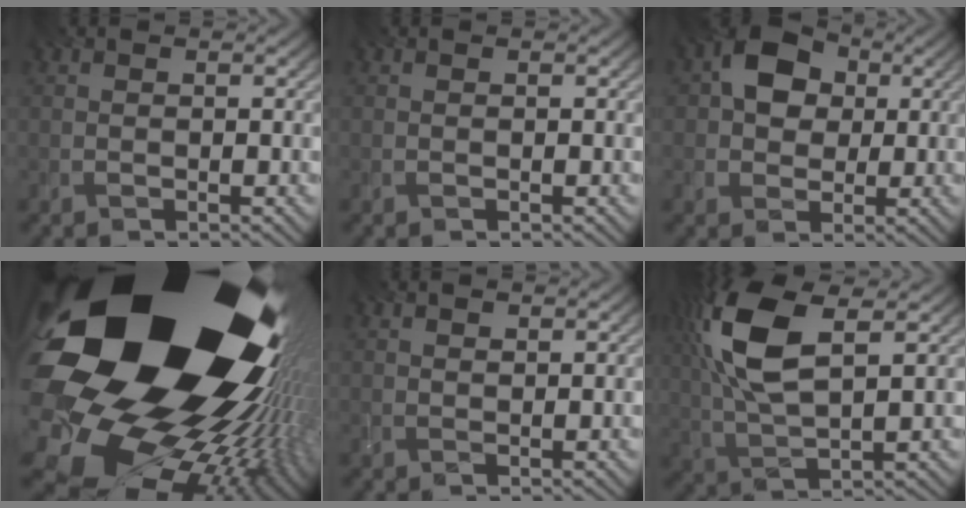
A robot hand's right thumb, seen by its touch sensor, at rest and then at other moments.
{"total": 0.0}
{"total": 7.2, "force": [1.6, 5.6, 4.3], "torque": [-0.089, 0.014, 0.016]}
{"total": 22.7, "force": [5.5, 15.3, 15.8], "torque": [-0.285, -0.076, 0.098]}
{"total": 0.8, "force": [0.6, 0.4, 0.4], "torque": [-0.010, -0.001, 0.013]}
{"total": 12.8, "force": [4.4, 5.4, 10.8], "torque": [-0.261, 0.014, 0.087]}